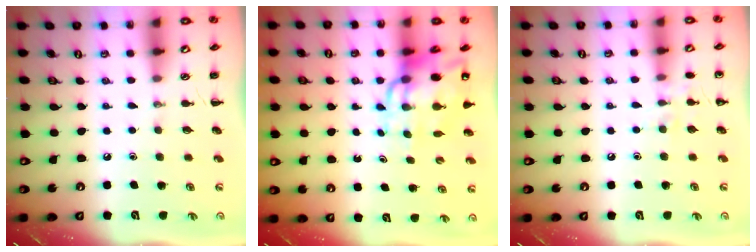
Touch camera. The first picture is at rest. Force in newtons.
{"total": 13.4, "press": 12.8, "slide": 4.1}
{"total": 6.4, "press": 6.1, "slide": 1.8}